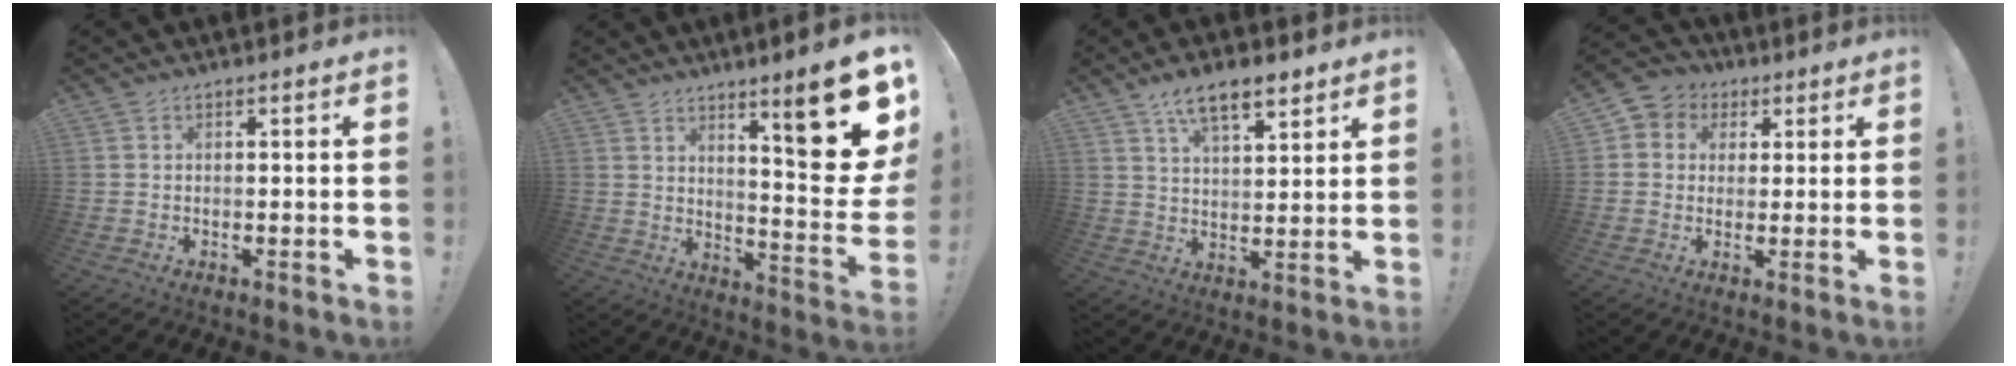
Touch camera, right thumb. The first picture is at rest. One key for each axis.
{"total": 17.9, "fx": 9.1, "fy": 3.2, "fz": 15.0, "tx": -0.193, "ty": -0.083, "tz": 0.138}
{"total": 9.6, "fx": 6.5, "fy": 3.5, "fz": 6.1, "tx": -0.089, "ty": -0.031, "tz": 0.117}
{"total": 6.1, "fx": 0.9, "fy": 5.8, "fz": 1.7, "tx": -0.015, "ty": 0.001, "tz": 0.021}